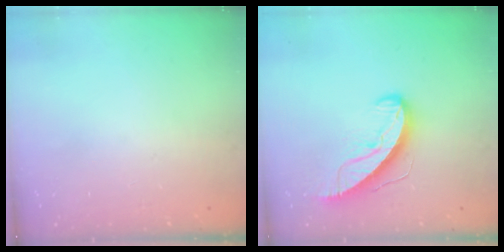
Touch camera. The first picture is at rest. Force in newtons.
{"total": 10.5, "press": 10.4, "slide": 1.0}